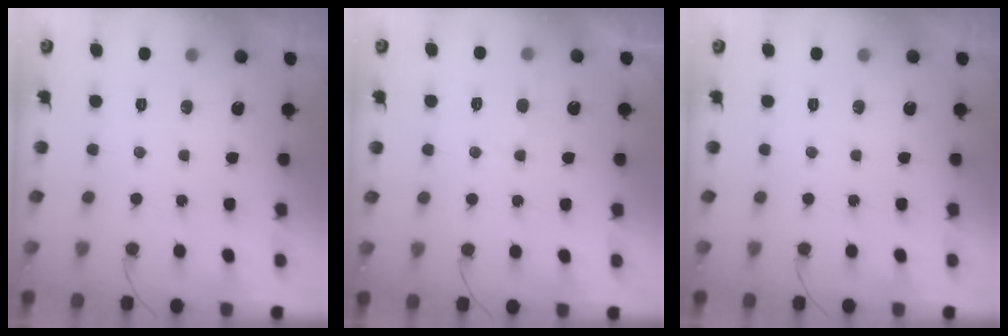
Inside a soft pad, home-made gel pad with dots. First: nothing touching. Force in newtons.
{"total": 2.3, "press": 2.3, "slide": 0.3}
{"total": 0.0}